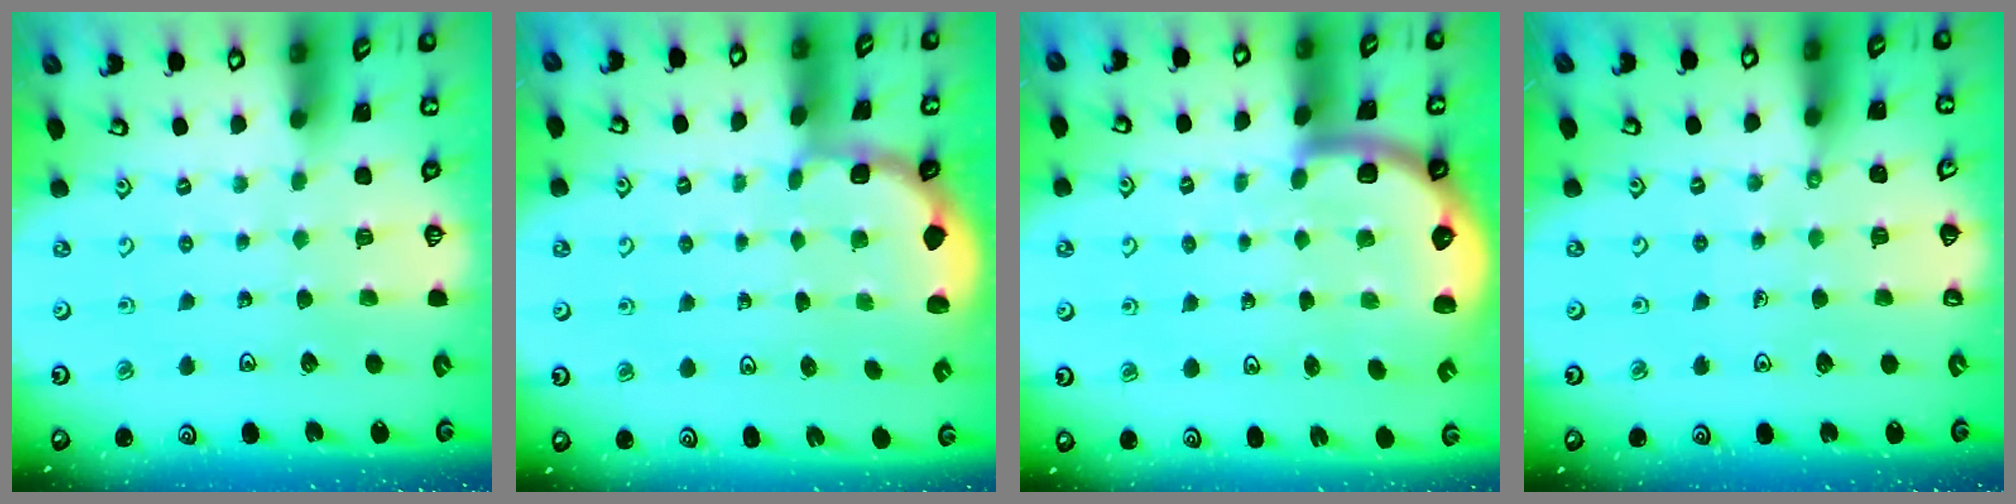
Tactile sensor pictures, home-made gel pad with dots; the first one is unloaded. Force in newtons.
{"total": 1.9, "press": 1.8, "slide": 0.7}
{"total": 5.0, "press": 4.5, "slide": 2.2}
{"total": 2.7, "press": 2.7, "slide": 0.5}